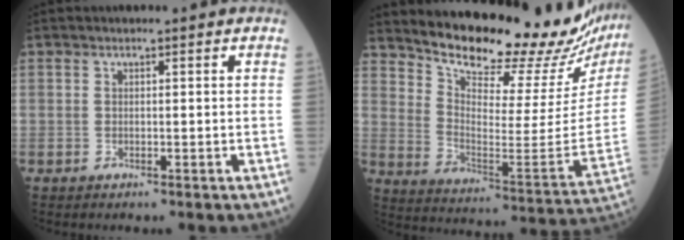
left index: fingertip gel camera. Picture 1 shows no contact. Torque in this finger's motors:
{"motor_torque": [1.09, -1.04, 0.45, 0.08]}